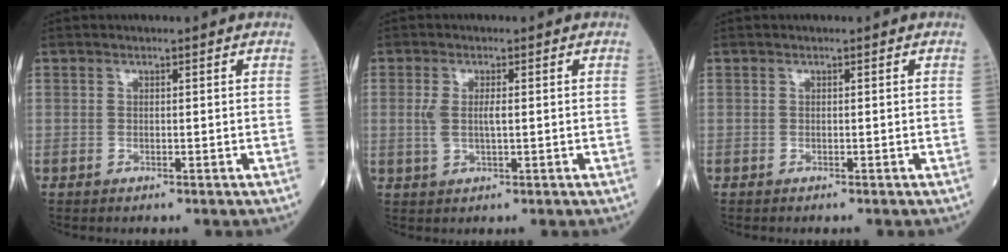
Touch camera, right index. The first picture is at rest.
{"total": 3.2, "force": [0.3, 1.0, 3.0], "torque": [-0.064, 0.000, 0.007]}
{"total": 0.0}